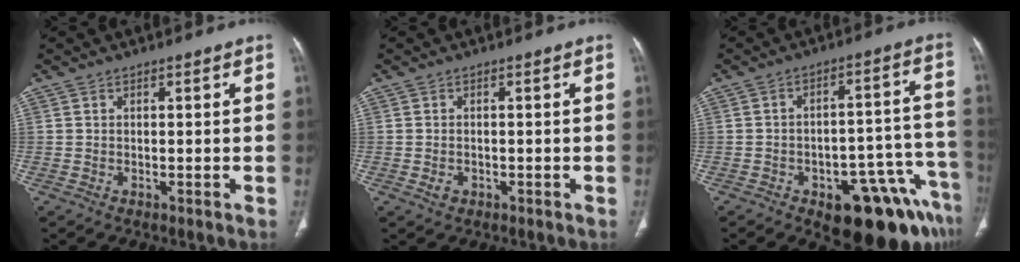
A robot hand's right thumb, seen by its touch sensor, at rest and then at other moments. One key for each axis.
{"total": 1.4, "fx": -0.5, "fy": 1.2, "fz": 0.7, "tx": -0.009, "ty": 0.006, "tz": -0.003}
{"total": 18.1, "fx": -10.5, "fy": 7.7, "fz": 12.5, "tx": -0.085, "ty": 0.086, "tz": -0.134}